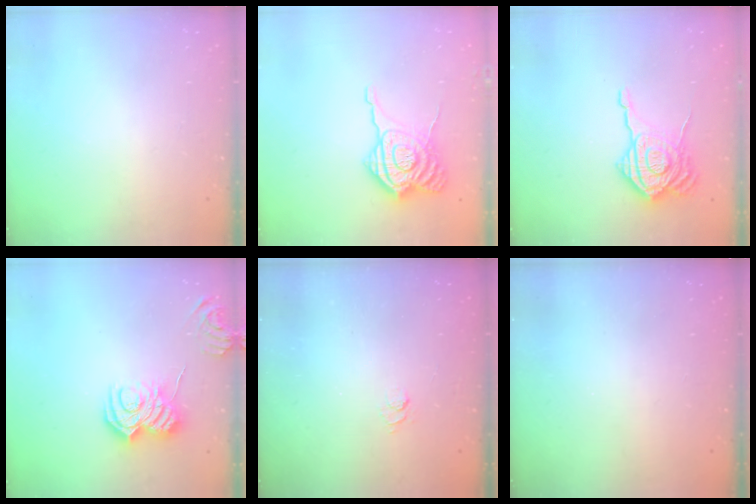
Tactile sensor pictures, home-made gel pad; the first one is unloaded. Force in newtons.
{"total": 12.9, "press": 12.8, "slide": 1.3}
{"total": 16.7, "press": 16.6, "slide": 1.2}
{"total": 10.1, "press": 10.1, "slide": 0.9}
{"total": 2.5, "press": 2.0, "slide": 1.4}
{"total": 2.3, "press": 2.2, "slide": 0.8}